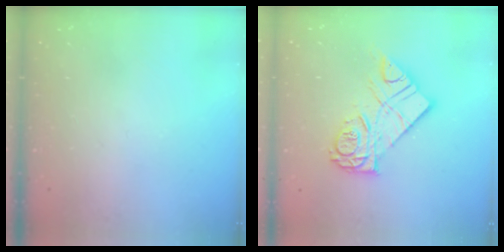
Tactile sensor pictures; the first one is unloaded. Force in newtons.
{"total": 15.7, "press": 15.6, "slide": 1.2}